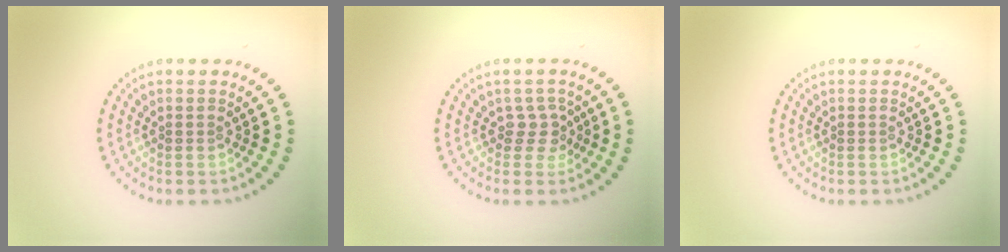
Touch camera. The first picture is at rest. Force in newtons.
{"total": 1.7, "press": 1.3, "slide": 1.1}
{"total": 0.0}